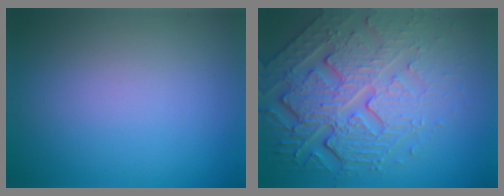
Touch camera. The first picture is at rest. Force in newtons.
{"total": 8.2, "press": 5.8, "slide": 5.7}